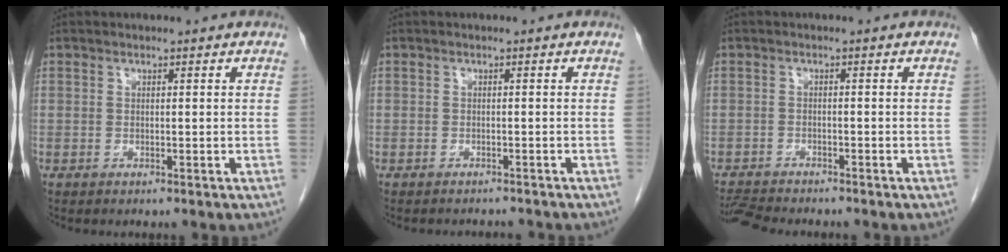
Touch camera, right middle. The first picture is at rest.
{"total": 3.4, "force": [-3.1, 1.4, 0.2], "torque": [0.000, 0.000, -0.043]}
{"total": 4.9, "force": [-4.8, 0.3, 1.2], "torque": [-0.018, -0.015, -0.078]}